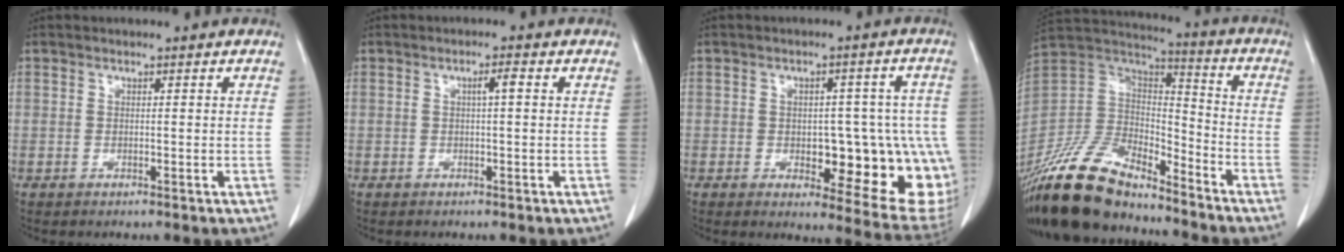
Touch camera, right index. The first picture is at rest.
{"total": 1.8, "force": [0.4, 0.1, 1.8], "torque": [-0.031, 0.005, 0.005]}
{"total": 16.5, "force": [-3.2, 6.6, 14.8], "torque": [-0.107, 0.019, -0.016]}
{"total": 19.7, "force": [-16.6, 6.5, 8.4], "torque": [-0.173, 0.010, -0.312]}